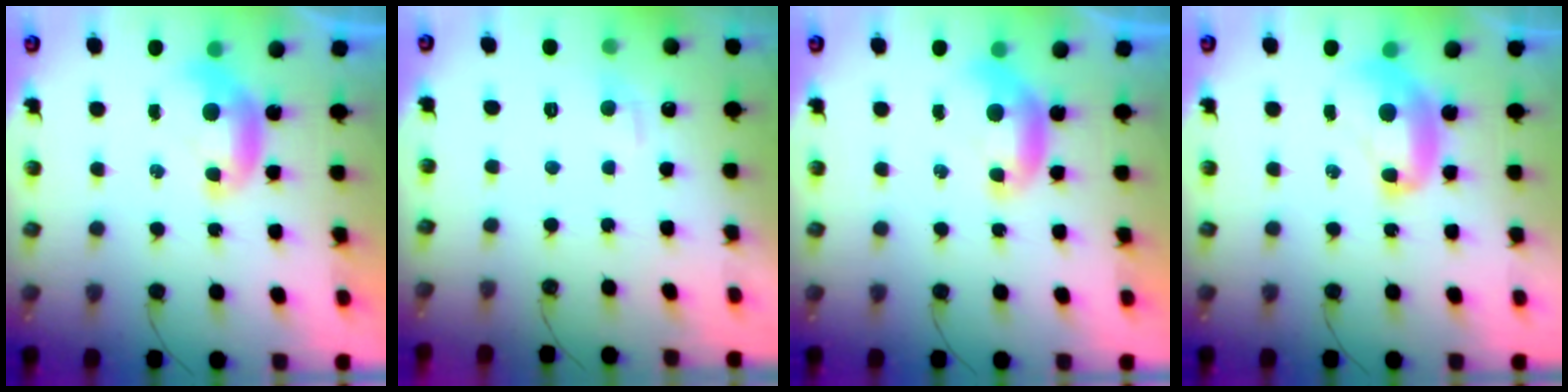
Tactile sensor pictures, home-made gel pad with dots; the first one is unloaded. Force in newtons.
{"total": 1.8, "press": 1.7, "slide": 0.5}
{"total": 0.0}
{"total": 2.4, "press": 2.3, "slide": 0.3}